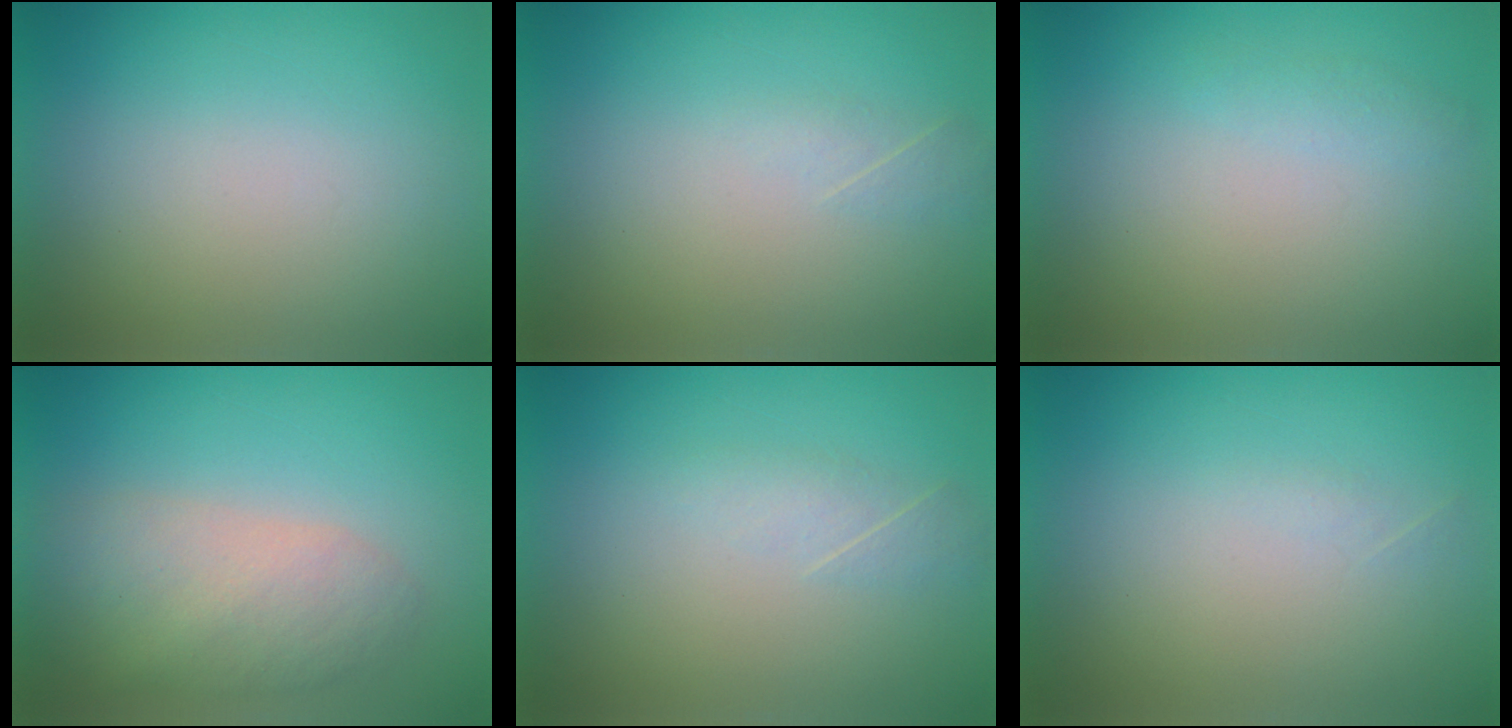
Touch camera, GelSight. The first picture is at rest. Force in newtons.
{"total": 1.6}
{"total": 1.4}
{"total": 5.7}
{"total": 2.1}
{"total": 1.0}